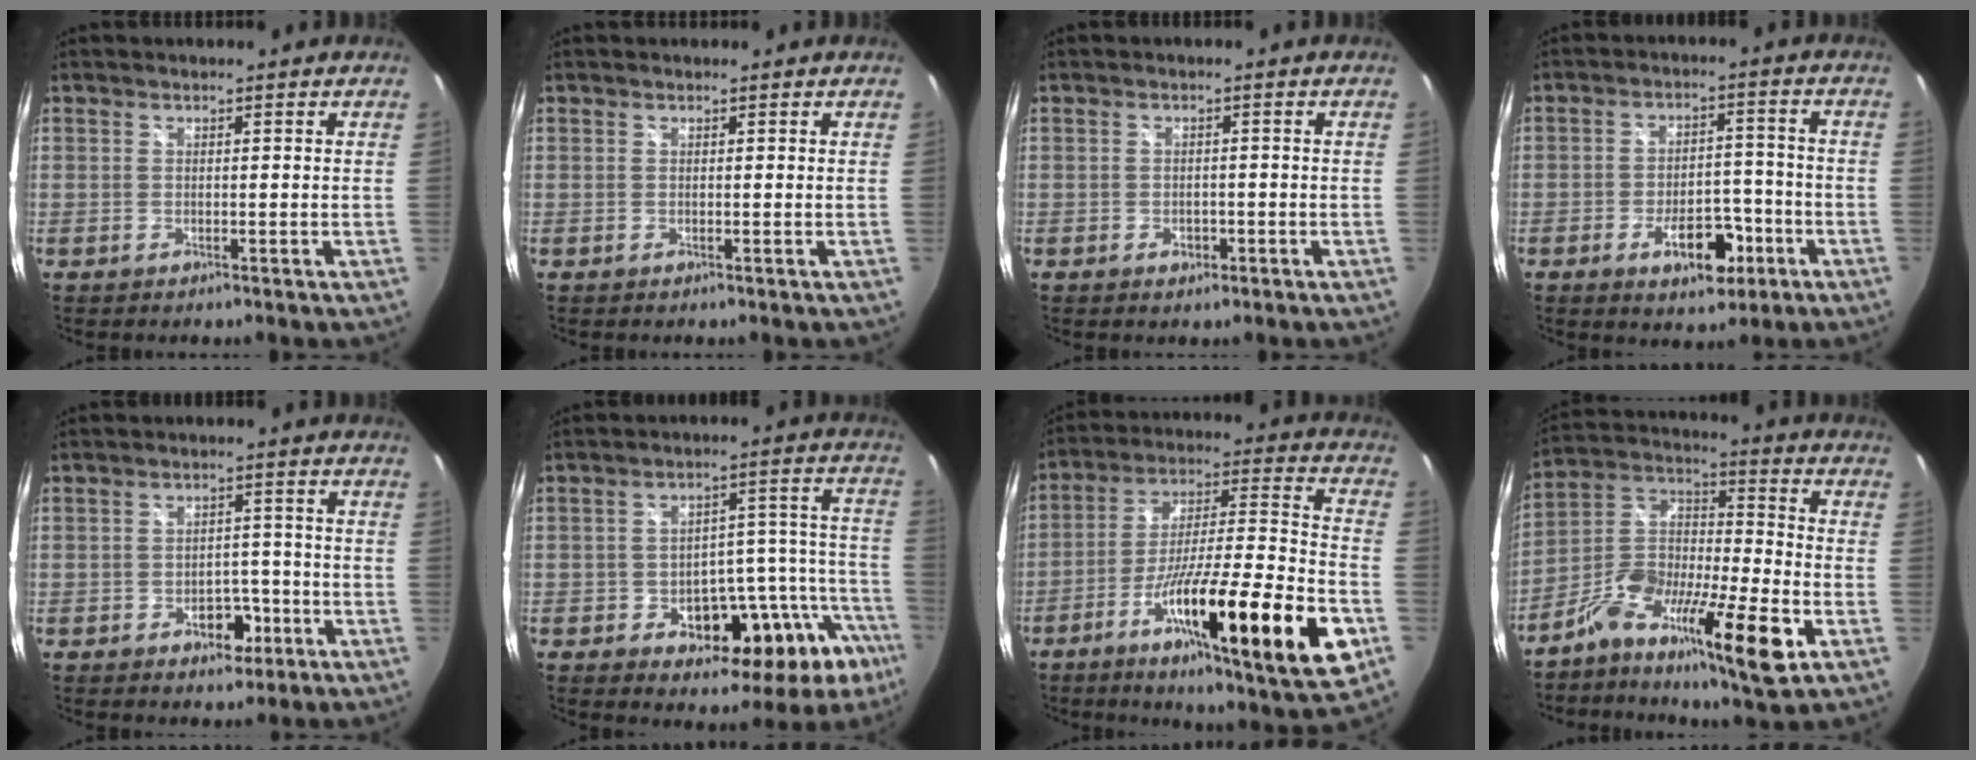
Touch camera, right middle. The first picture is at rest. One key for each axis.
{"total": 0.0}
{"total": 2.0, "fx": -1.0, "fy": 1.4, "fz": 1.0, "tx": -0.015, "ty": -0.002, "tz": -0.016}
{"total": 9.1, "fx": -4.5, "fy": 4.8, "fz": 6.4, "tx": -0.110, "ty": 0.008, "tz": -0.055}
{"total": 5.3, "fx": -2.7, "fy": 3.6, "fz": 2.9, "tx": -0.051, "ty": 0.006, "tz": -0.029}
{"total": 19.3, "fx": -10.6, "fy": 10.6, "fz": 12.2, "tx": -0.142, "ty": 0.026, "tz": -0.130}
{"total": 27.3, "fx": -11.5, "fy": 3.0, "fz": 24.5, "tx": -0.388, "ty": -0.050, "tz": -0.187}
{"total": 17.4, "fx": -8.5, "fy": 4.5, "fz": 14.6, "tx": -0.272, "ty": -0.015, "tz": -0.162}